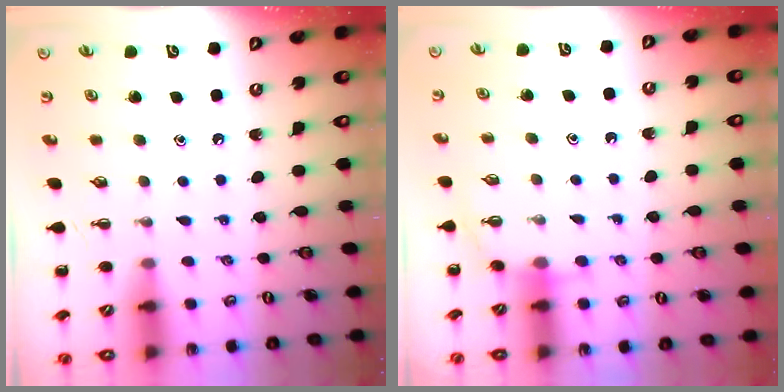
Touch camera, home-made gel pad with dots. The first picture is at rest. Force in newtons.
{"total": 5.9, "press": 5.8, "slide": 1.4}